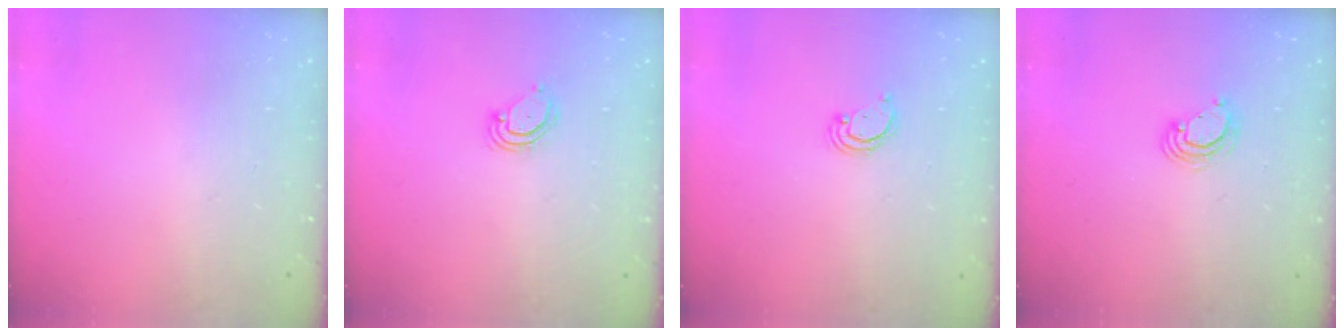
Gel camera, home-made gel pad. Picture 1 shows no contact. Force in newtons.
{"total": 4.3, "press": 4.3, "slide": 0.3}
{"total": 2.2, "press": 2.2, "slide": 0.2}
{"total": 4.1, "press": 4.1, "slide": 0.2}